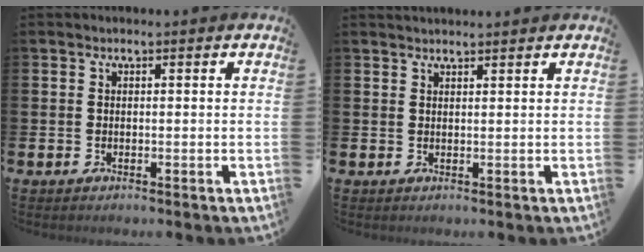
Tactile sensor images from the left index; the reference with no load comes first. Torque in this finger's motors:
{"motor_torque": [-0.09, -0.10, -0.01, 0.00]}